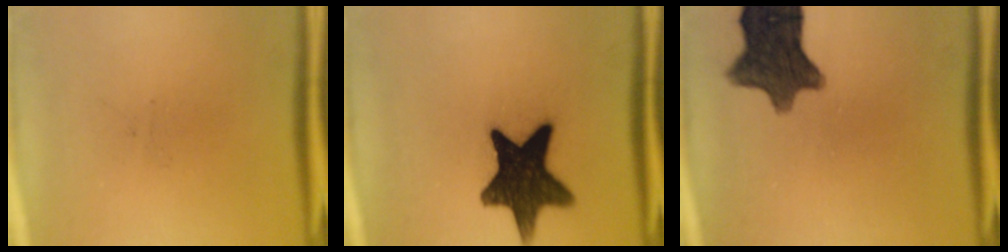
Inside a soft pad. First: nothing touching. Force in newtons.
{"total": 15.5}
{"total": 11.1}